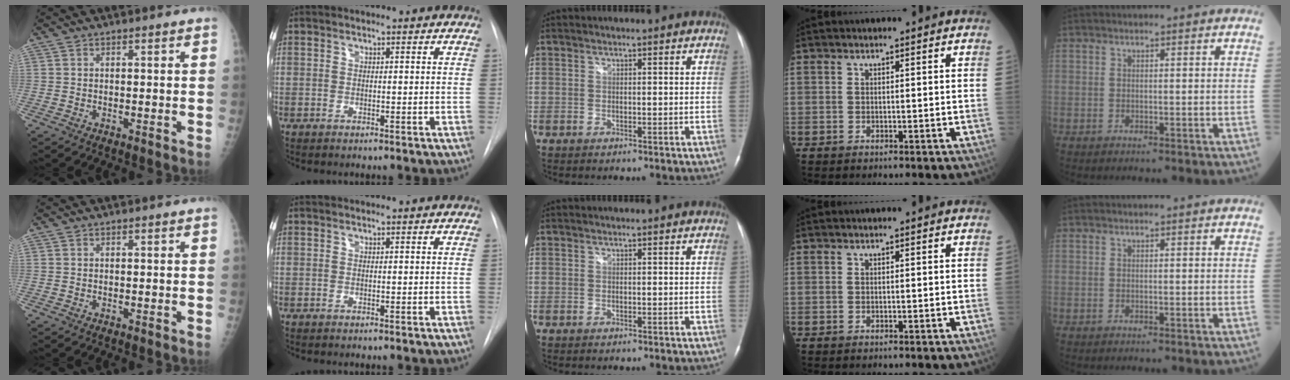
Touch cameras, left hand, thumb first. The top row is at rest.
{}